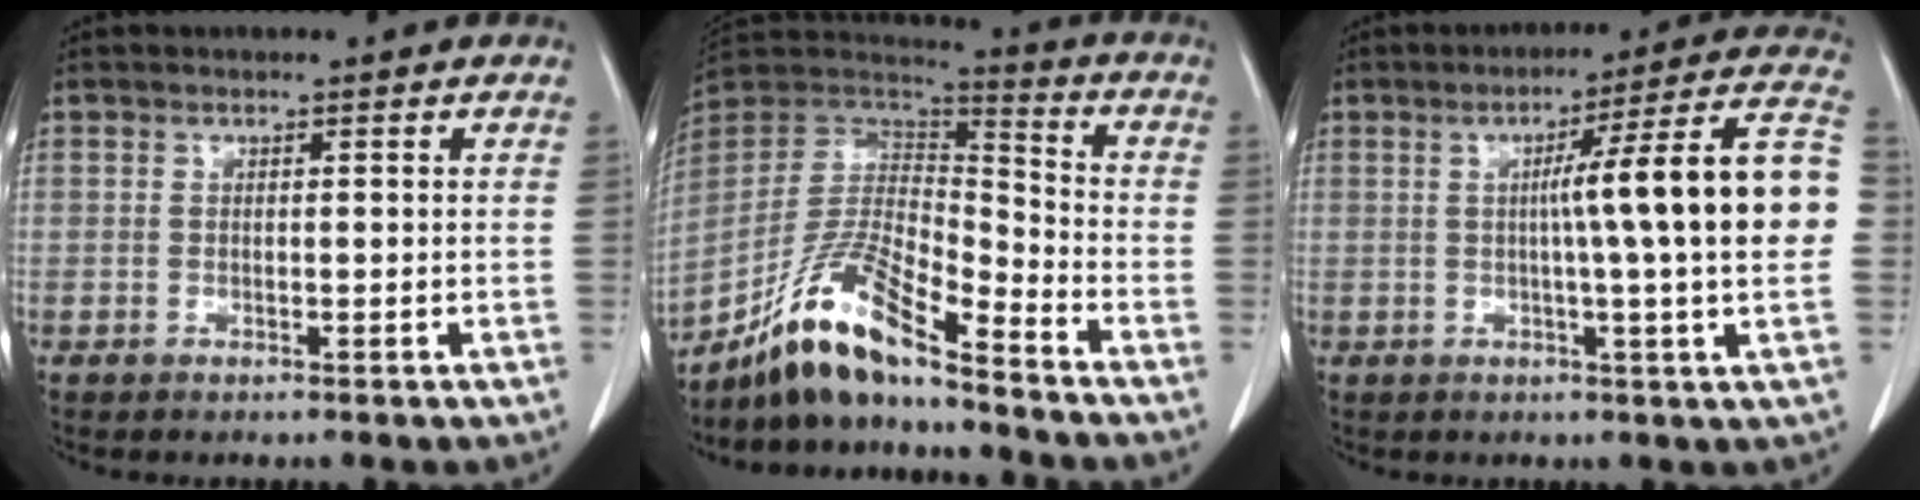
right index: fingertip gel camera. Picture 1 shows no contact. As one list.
[{"total": 13.7, "force": [-10.4, 2.0, 8.6], "torque": [-0.169, 0.011, -0.192]}, {"total": 16.6, "force": [0.6, -1.4, 16.5], "torque": [-0.227, 0.019, -0.002]}]